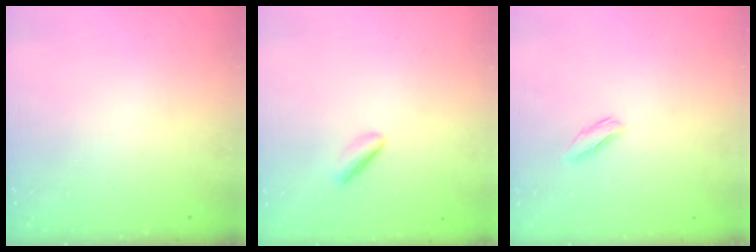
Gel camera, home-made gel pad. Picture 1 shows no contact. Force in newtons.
{"total": 2.2, "press": 1.9, "slide": 1.2}
{"total": 2.2, "press": 2.1, "slide": 0.6}